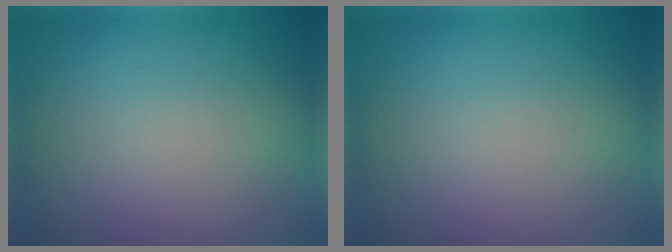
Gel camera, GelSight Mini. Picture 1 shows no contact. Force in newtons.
{"total": 0.0}